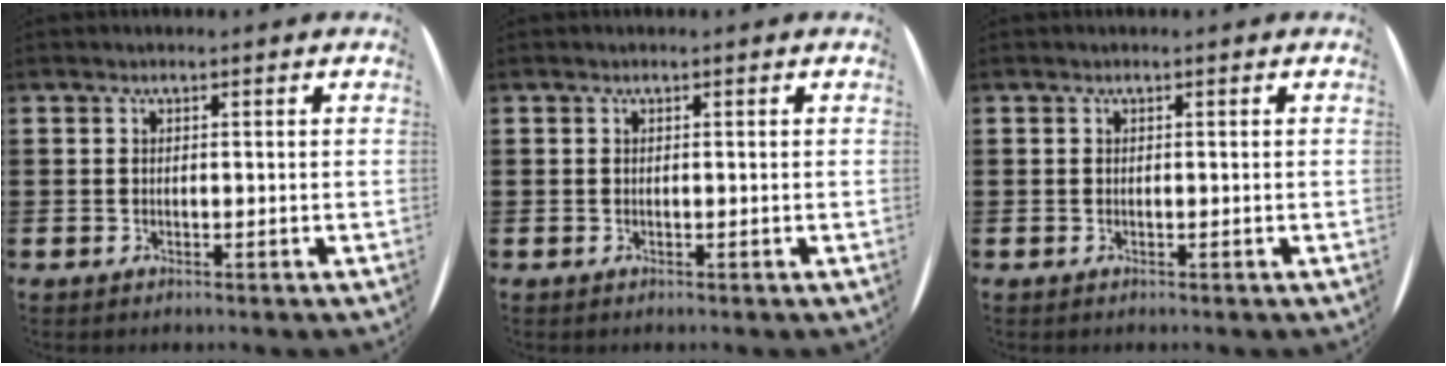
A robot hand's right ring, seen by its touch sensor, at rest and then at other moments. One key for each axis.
{"total": 0.0}
{"total": 0.0}